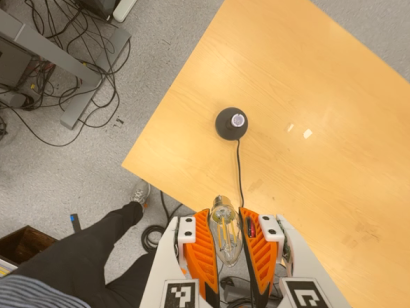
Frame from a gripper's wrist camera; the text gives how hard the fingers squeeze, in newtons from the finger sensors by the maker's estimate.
{"total": 21.9, "left": 24.7, "right": 19.0}